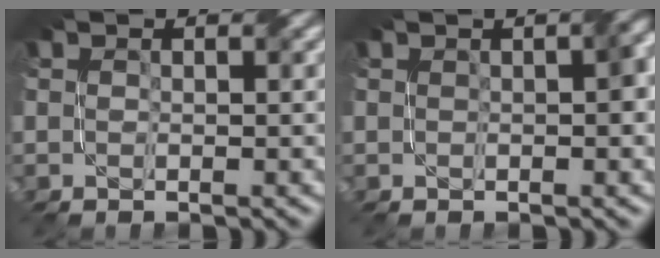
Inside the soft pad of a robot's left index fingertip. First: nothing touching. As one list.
[{"total": 2.3, "force": [0.3, 0.6, 2.2], "torque": [-0.028, 0.009, 0.005]}]